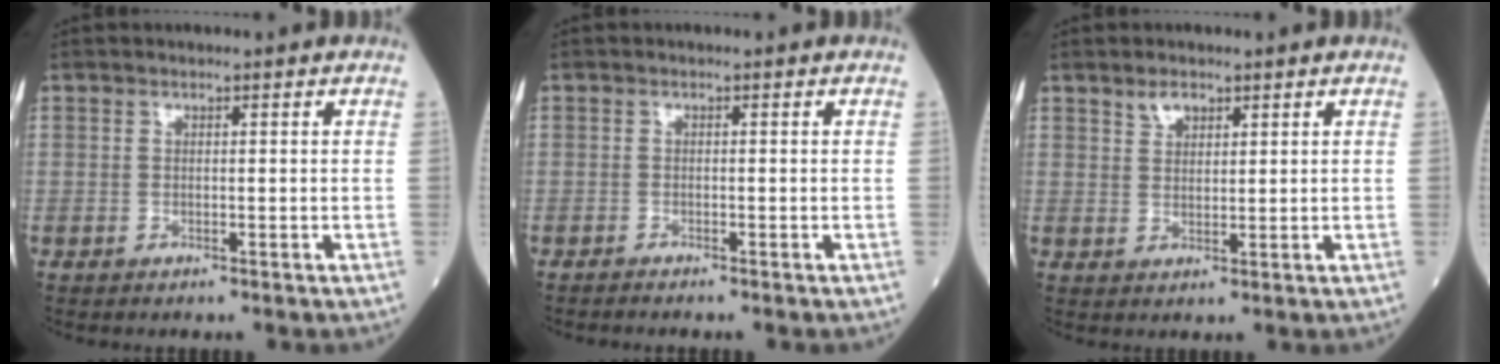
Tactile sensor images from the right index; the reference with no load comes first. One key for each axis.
{"total": 1.4, "fx": -1.2, "fy": -0.2, "fz": 0.6, "tx": -0.011, "ty": 0.001, "tz": -0.016}
{"total": 2.4, "fx": 1.7, "fy": 1.2, "fz": 1.1, "tx": -0.022, "ty": 0.003, "tz": 0.035}